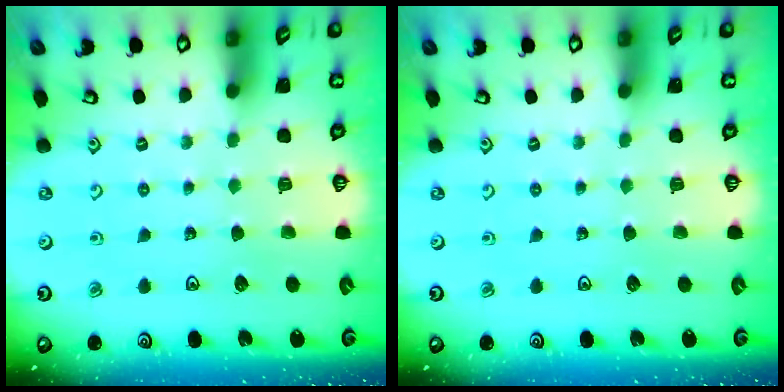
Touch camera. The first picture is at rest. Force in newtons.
{"total": 0.0}